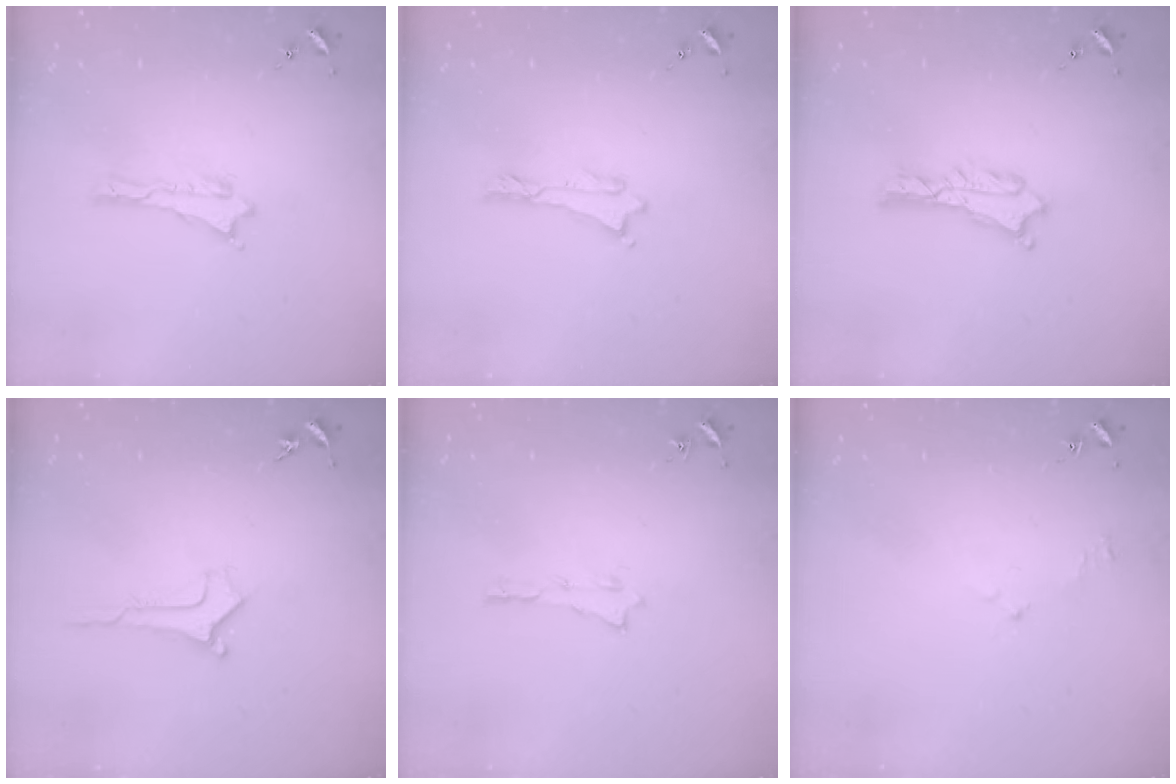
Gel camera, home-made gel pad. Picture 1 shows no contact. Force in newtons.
{"total": 0.0}
{"total": 1.1, "press": 1.1, "slide": 0.2}
{"total": 0.6, "press": 0.6, "slide": 0.1}
{"total": 0.0}
{"total": 1.6, "press": 1.5, "slide": 0.3}